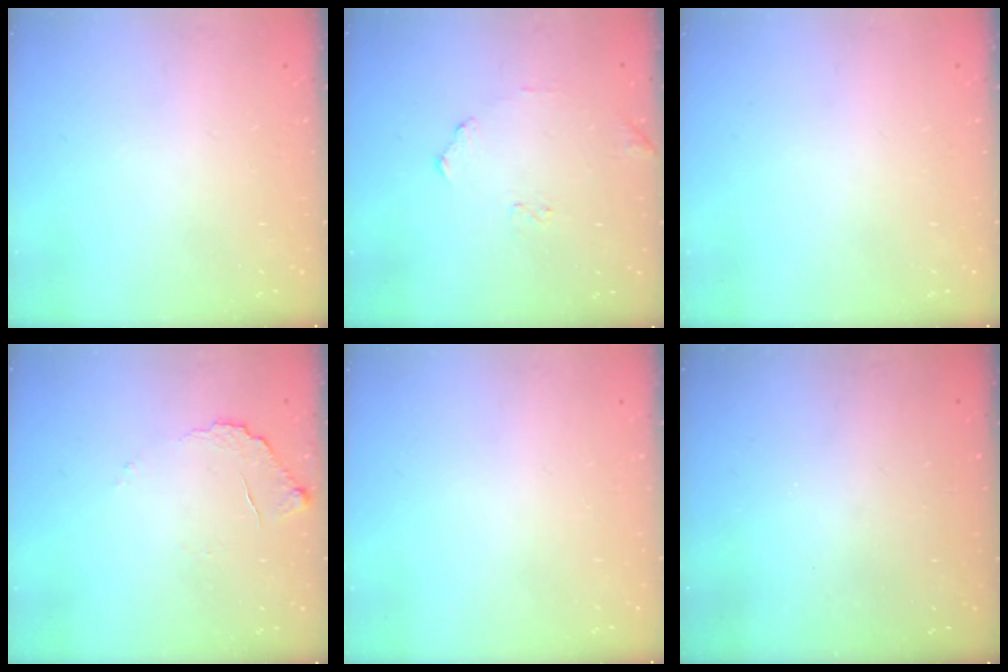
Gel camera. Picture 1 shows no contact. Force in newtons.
{"total": 6.3, "press": 6.3, "slide": 0.2}
{"total": 0.0}
{"total": 8.3, "press": 8.3, "slide": 0.3}
{"total": 0.0}
{"total": 3.3, "press": 3.3, "slide": 0.2}